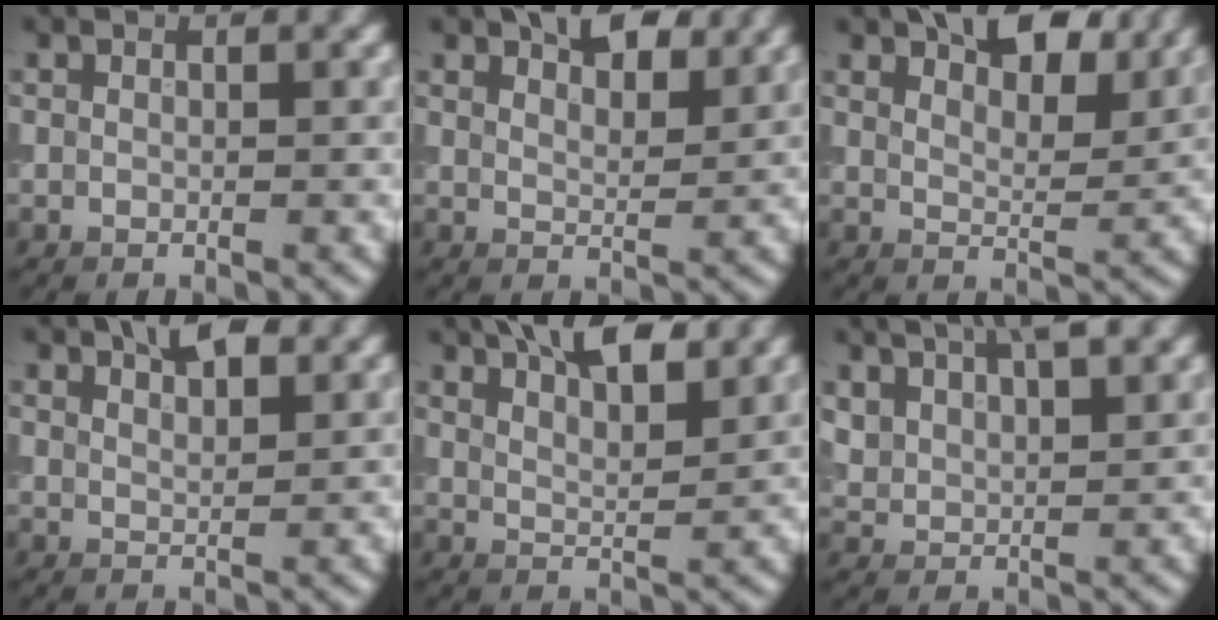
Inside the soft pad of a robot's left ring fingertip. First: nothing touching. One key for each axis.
{"total": 3.4, "fx": 2.7, "fy": 1.5, "fz": 1.5, "tx": -0.019, "ty": 0.008, "tz": 0.037}
{"total": 5.7, "fx": 4.3, "fy": 2.4, "fz": 2.9, "tx": -0.038, "ty": 0.008, "tz": 0.066}
{"total": 2.4, "fx": 2.0, "fy": 0.7, "fz": 1.2, "tx": -0.016, "ty": 0.006, "tz": 0.034}
{"total": 6.6, "fx": 4.8, "fy": 2.2, "fz": 4.0, "tx": -0.035, "ty": 0.026, "tz": 0.052}
{"total": 6.5, "fx": 4.6, "fy": 2.7, "fz": 3.7, "tx": -0.080, "ty": 0.023, "tz": 0.071}